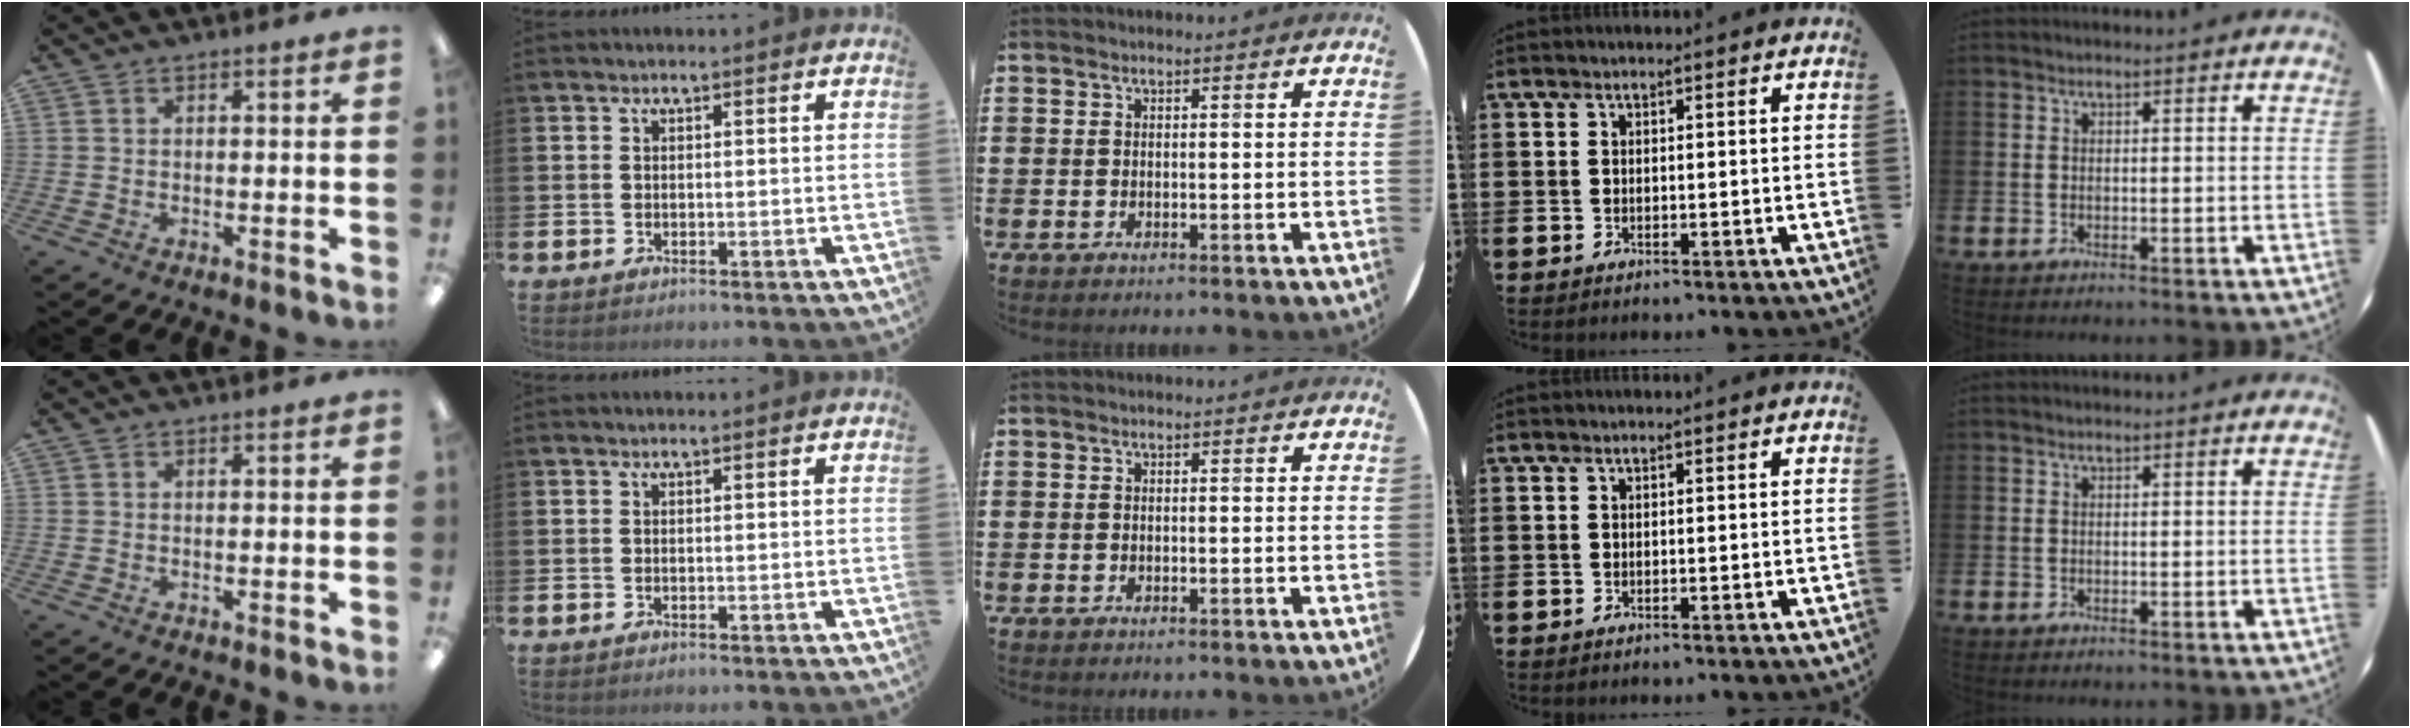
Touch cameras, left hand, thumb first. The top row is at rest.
{}